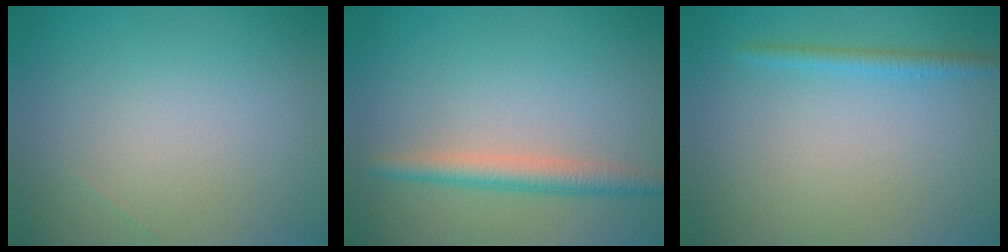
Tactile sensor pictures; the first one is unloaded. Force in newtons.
{"total": 2.7, "press": 2.7, "slide": 0.2}
{"total": 1.5, "press": 1.5, "slide": 0.1}